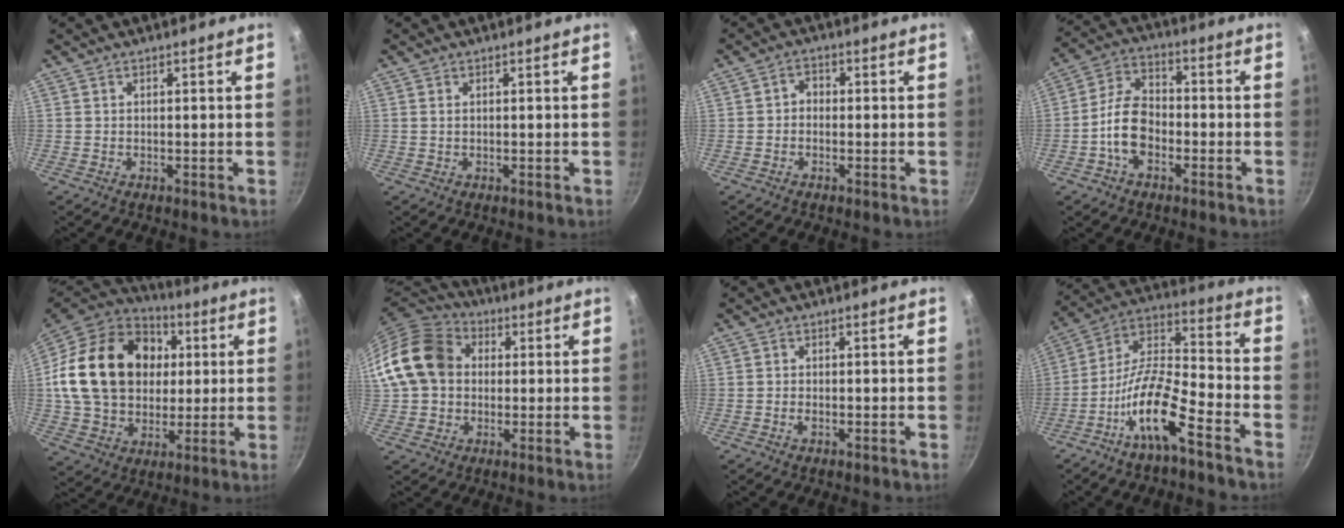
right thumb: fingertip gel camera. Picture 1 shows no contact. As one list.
[{"total": 0.6, "force": [0.2, 0.4, 0.4], "torque": [-0.009, 0.001, 0.004]}, {"total": 2.4, "force": [-0.4, 1.9, 1.3], "torque": [-0.013, 0.010, -0.012]}, {"total": 9.4, "force": [-2.9, 6.2, 6.5], "torque": [-0.101, 0.039, -0.063]}, {"total": 26.3, "force": [4.2, 20.1, 16.6], "torque": [-0.271, 0.020, 0.075]}, {"total": 15.7, "force": [2.2, 12.7, 8.9], "torque": [-0.147, 0.034, 0.028]}, {"total": 1.1, "force": [-0.4, 0.7, 0.7], "torque": [-0.019, 0.004, -0.011]}, {"total": 14.6, "force": [-8.5, 4.2, 11.1], "torque": [-0.206, 0.071, -0.166]}]